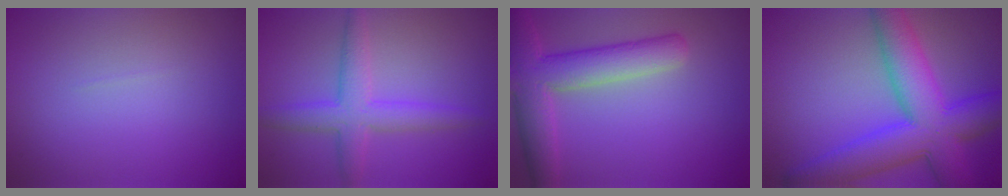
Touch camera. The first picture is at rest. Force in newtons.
{"total": 4.1, "press": 4.1, "slide": 0.1}
{"total": 6.5, "press": 6.5, "slide": 0.3}
{"total": 10.0, "press": 10.0, "slide": 0.3}